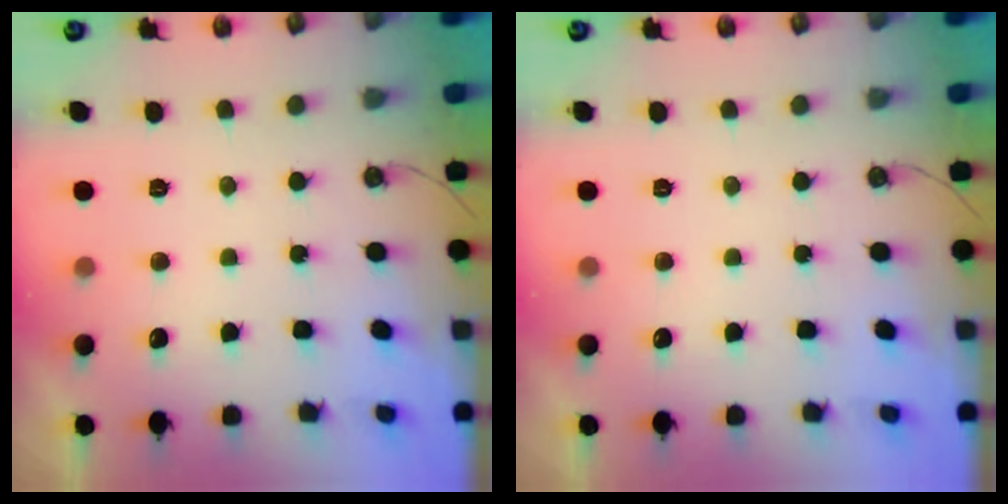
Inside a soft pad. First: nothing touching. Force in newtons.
{"total": 0.0}